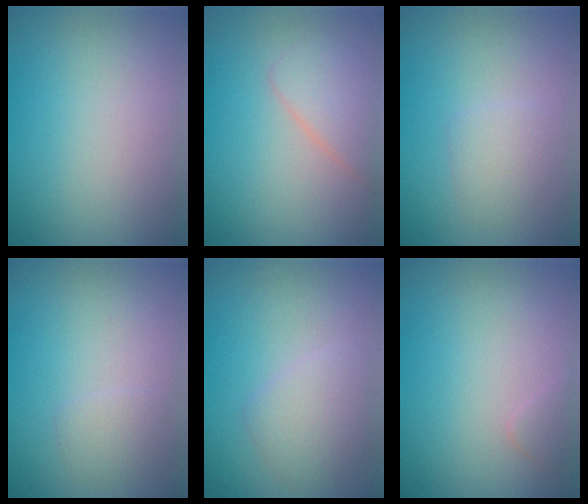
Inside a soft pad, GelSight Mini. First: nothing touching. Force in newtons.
{"total": 2.6, "press": 2.6, "slide": 0.1}
{"total": 1.6, "press": 1.6, "slide": 0.1}
{"total": 1.2, "press": 1.2, "slide": 0.1}
{"total": 2.4, "press": 2.4, "slide": 0.1}
{"total": 0.8, "press": 0.8, "slide": 0.1}